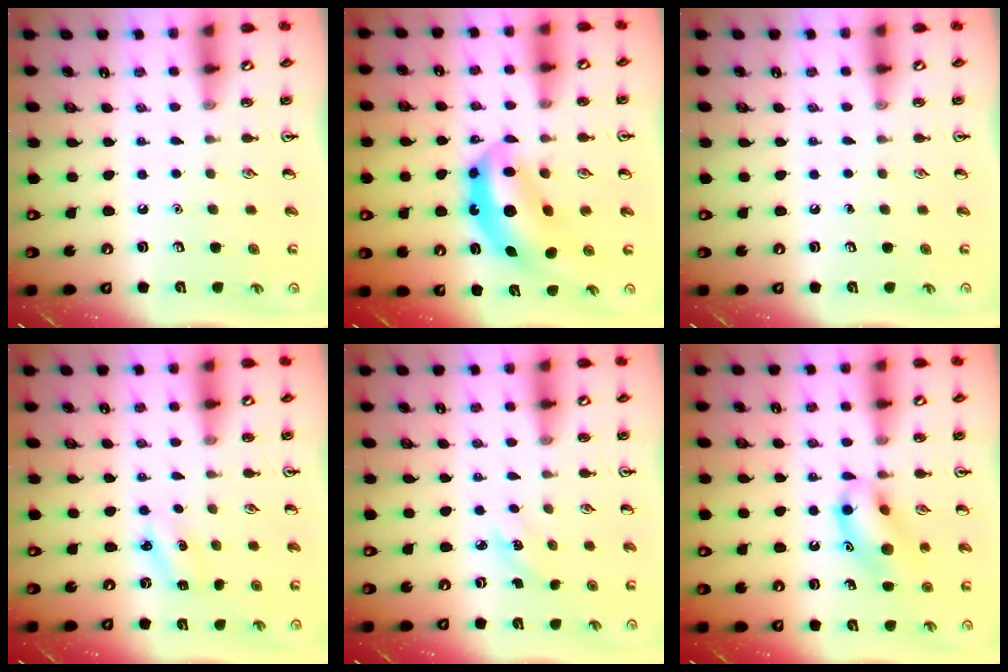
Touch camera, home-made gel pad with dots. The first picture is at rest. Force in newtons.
{"total": 10.9, "press": 10.4, "slide": 3.2}
{"total": 0.0}
{"total": 2.6, "press": 2.4, "slide": 0.8}
{"total": 2.1, "press": 2.0, "slide": 0.8}
{"total": 12.8, "press": 12.6, "slide": 2.1}